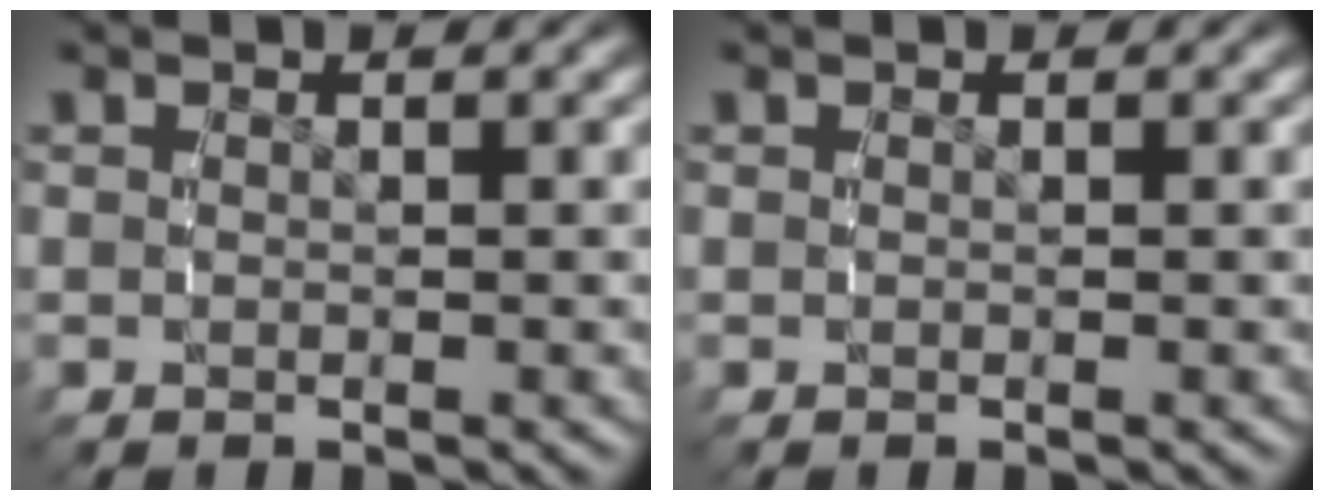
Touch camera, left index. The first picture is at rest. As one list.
[{"total": 0.0}]